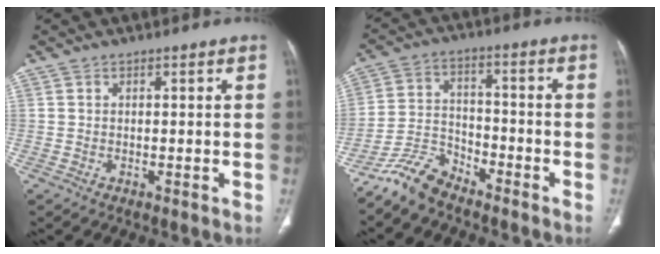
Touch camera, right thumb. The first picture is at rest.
{"total": 7.7, "force": [-6.8, 2.9, 2.2], "torque": [-0.043, 0.045, -0.141]}